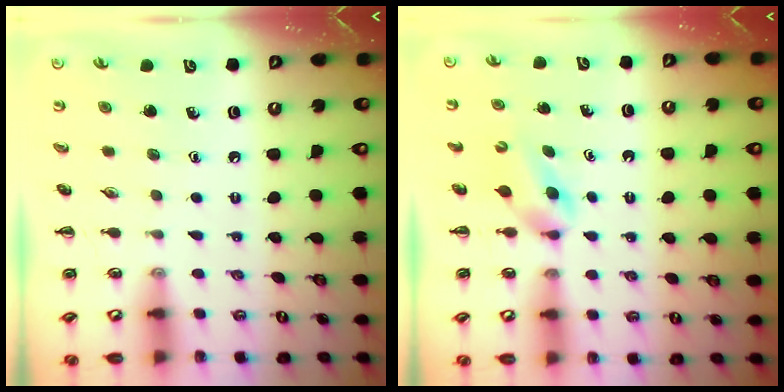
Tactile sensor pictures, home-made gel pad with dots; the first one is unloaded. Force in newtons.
{"total": 2.8, "press": 2.5, "slide": 1.3}